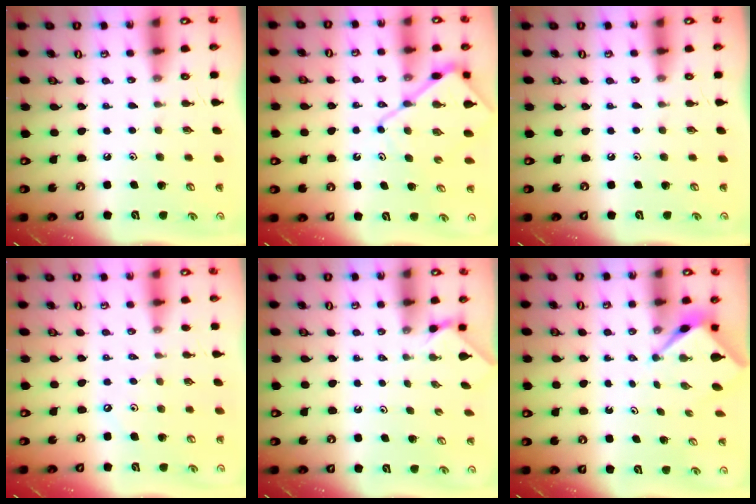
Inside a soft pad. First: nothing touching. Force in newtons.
{"total": 10.7, "press": 10.6, "slide": 1.0}
{"total": 0.0}
{"total": 2.5, "press": 2.5, "slide": 0.5}
{"total": 0.7, "press": 0.6, "slide": 0.3}
{"total": 2.7, "press": 2.7, "slide": 0.2}